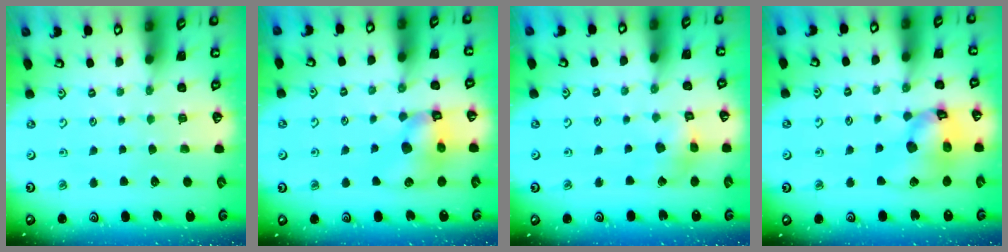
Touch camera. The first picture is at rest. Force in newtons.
{"total": 10.0, "press": 9.9, "slide": 1.4}
{"total": 5.9, "press": 5.9, "slide": 0.5}
{"total": 14.5, "press": 14.4, "slide": 1.8}